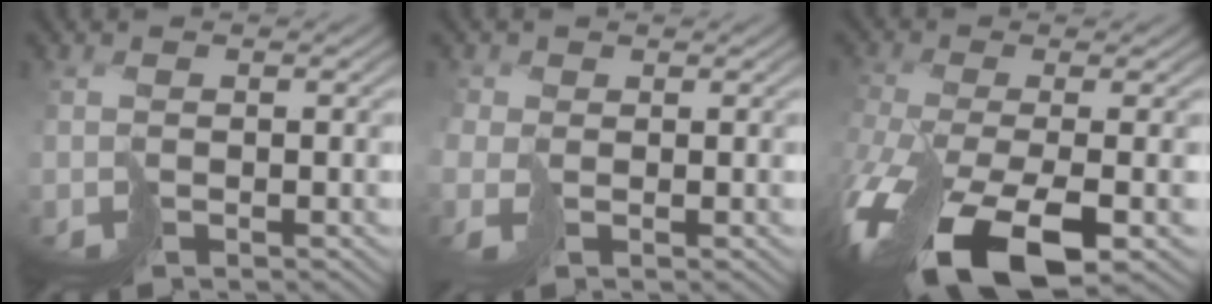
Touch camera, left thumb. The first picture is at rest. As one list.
[{"total": 2.5, "force": [-0.5, 1.8, 1.7], "torque": [-0.056, -0.004, -0.015]}, {"total": 15.3, "force": [-7.1, 6.1, 12.1], "torque": [-0.297, -0.049, -0.105]}]